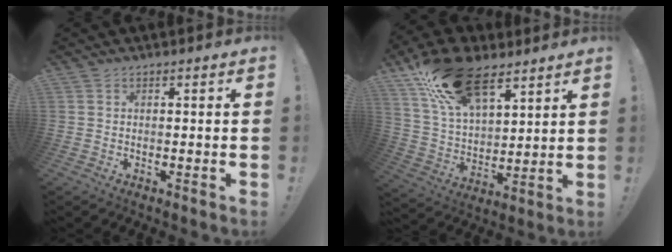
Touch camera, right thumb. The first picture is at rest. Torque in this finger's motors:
{"motor_torque": [0.10, 2.88, 1.69, 1.08, 0.18]}